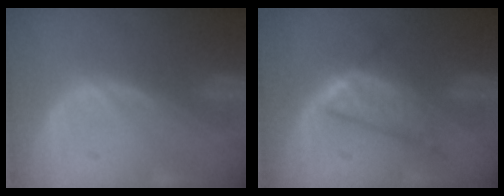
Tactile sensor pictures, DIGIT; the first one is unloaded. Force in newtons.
{"total": 6.2, "press": 5.7, "slide": 2.3}